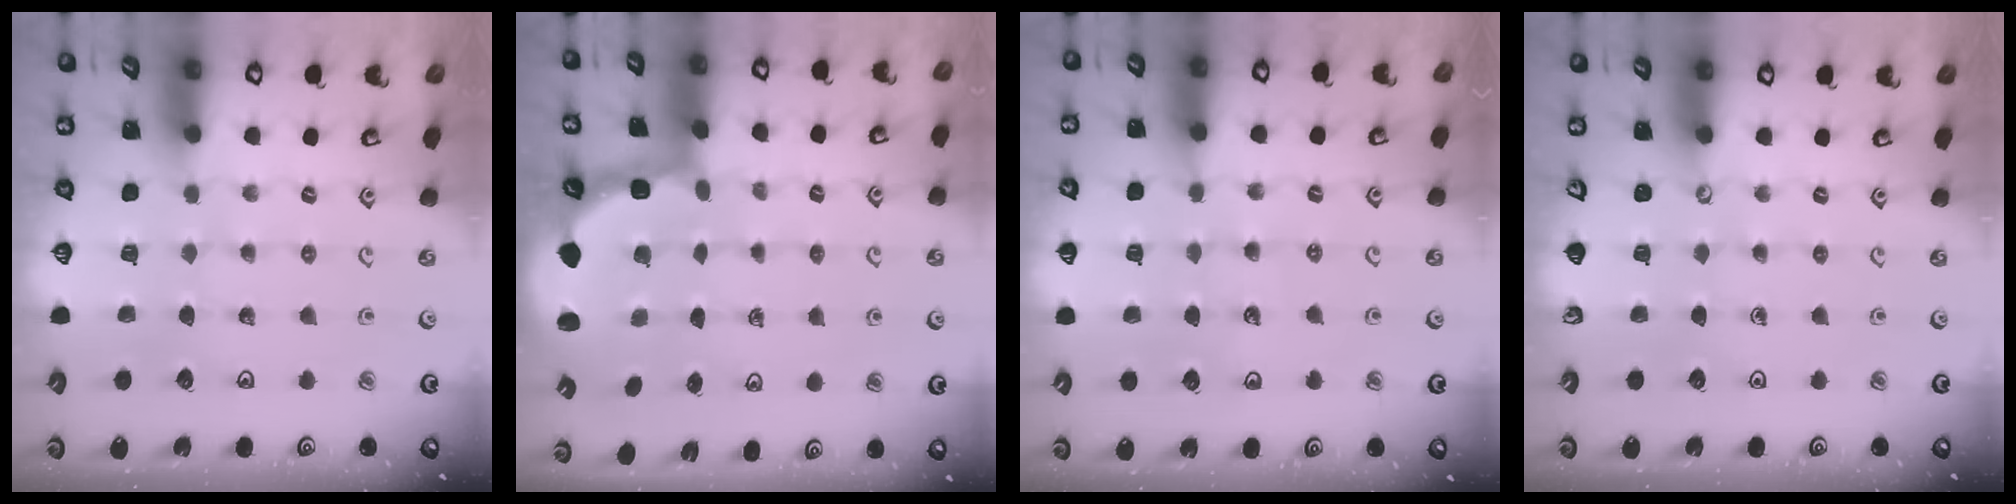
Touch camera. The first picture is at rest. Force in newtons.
{"total": 3.0, "press": 2.0, "slide": 2.2}
{"total": 5.5, "press": 5.3, "slide": 1.5}
{"total": 0.0}